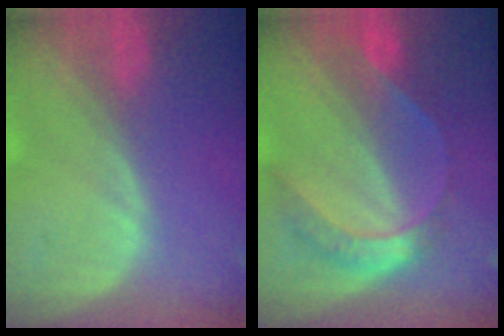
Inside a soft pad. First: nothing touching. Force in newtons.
{"total": 7.2, "press": 6.1, "slide": 4.0}